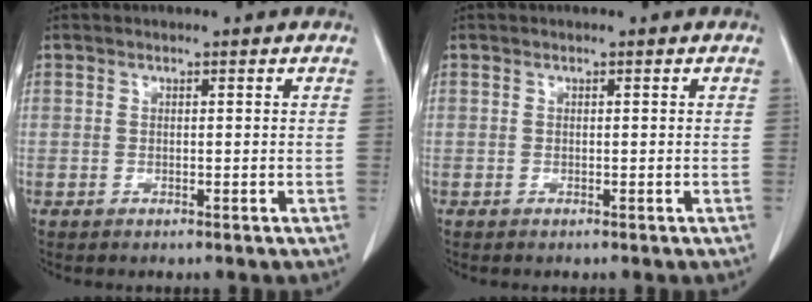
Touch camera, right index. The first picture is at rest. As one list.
[{"total": 0.0}]